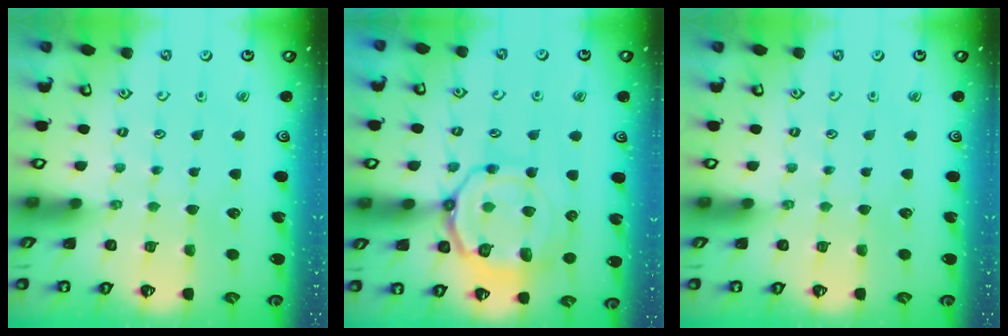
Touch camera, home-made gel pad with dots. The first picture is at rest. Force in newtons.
{"total": 14.0, "press": 13.9, "slide": 1.6}
{"total": 0.0}